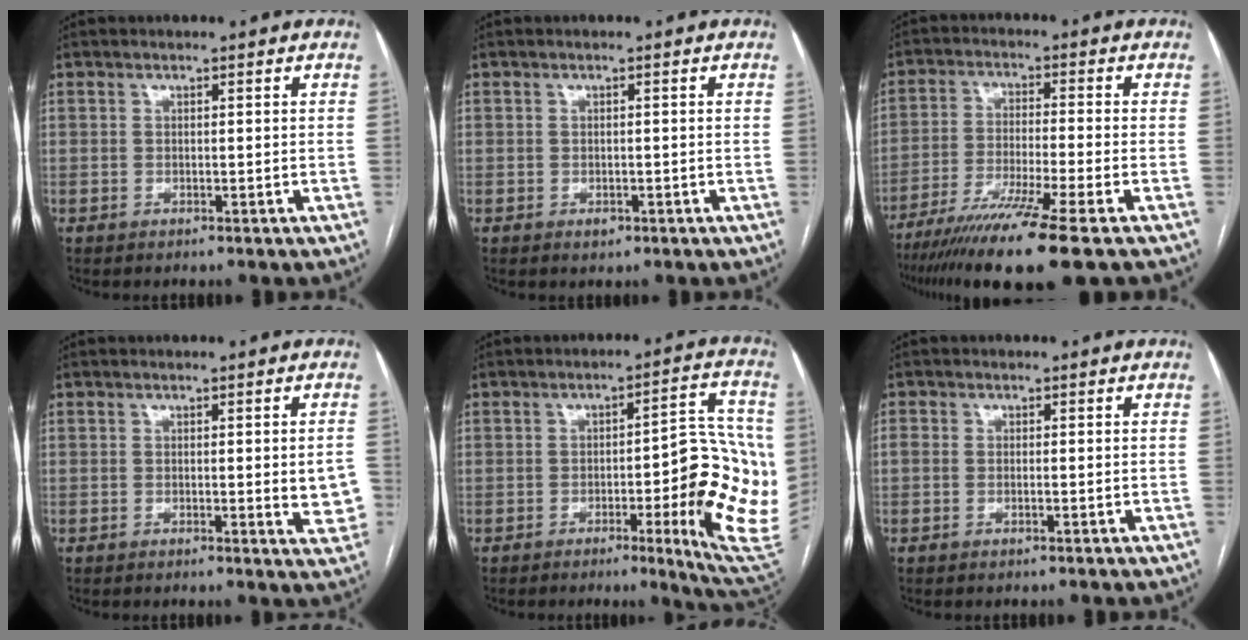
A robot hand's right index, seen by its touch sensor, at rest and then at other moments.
{"total": 1.2, "force": [-0.6, 0.8, 0.6], "torque": [-0.007, 0.001, -0.003]}
{"total": 13.5, "force": [-9.5, -1.4, 9.6], "torque": [-0.176, -0.042, -0.159]}
{"total": 4.4, "force": [-0.4, 1.0, 4.3], "torque": [-0.044, -0.004, -0.004]}
{"total": 15.0, "force": [-2.7, 2.5, 14.5], "torque": [-0.153, 0.012, -0.026]}
{"total": 1.4, "force": [-0.4, 0.7, 1.2], "torque": [-0.028, 0.008, -0.002]}